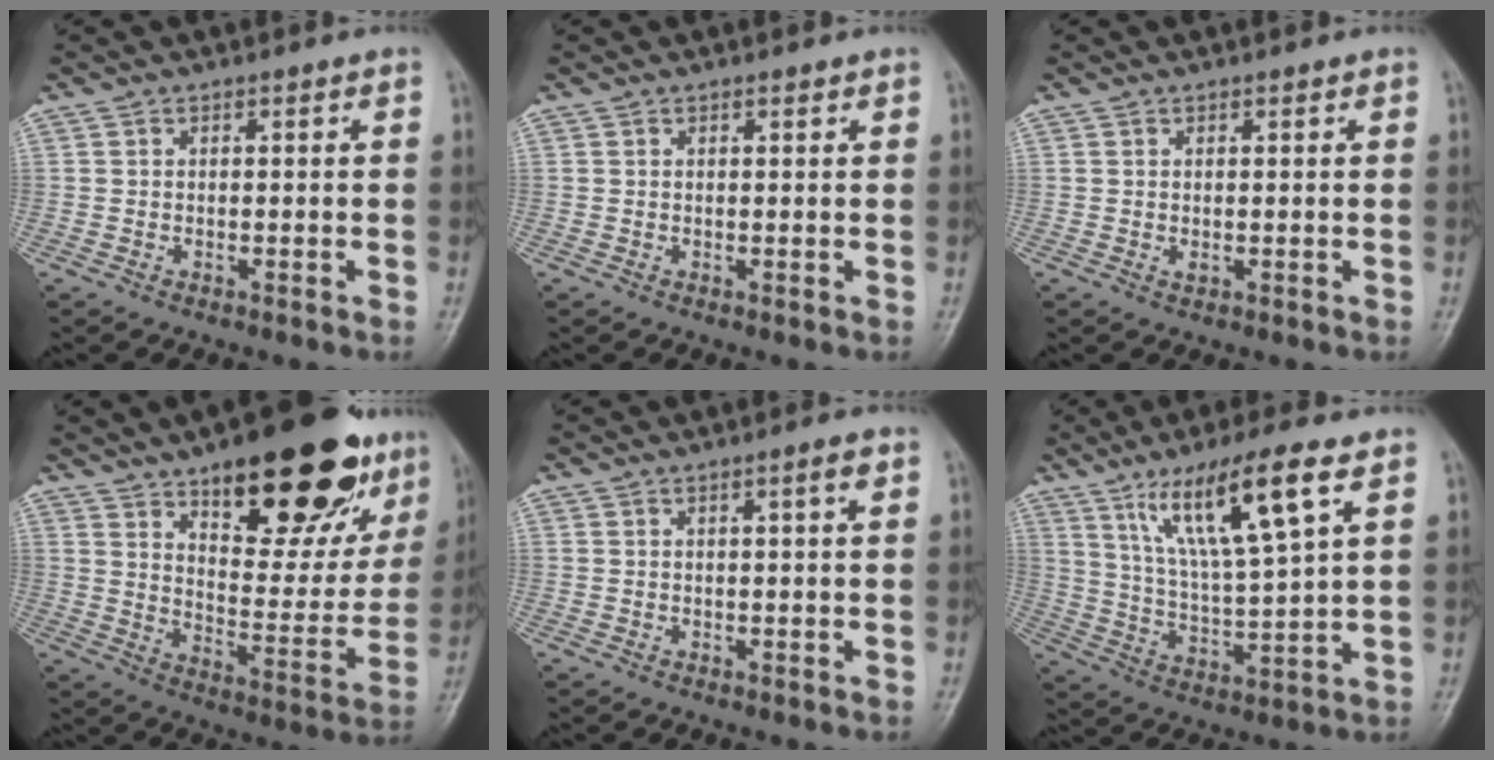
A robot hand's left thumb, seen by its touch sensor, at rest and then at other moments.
{"total": 0.8, "force": [0.6, 0.3, 0.4], "torque": [-0.007, -0.004, 0.008]}
{"total": 1.2, "force": [0.6, 0.7, 0.8], "torque": [-0.009, -0.004, 0.010]}
{"total": 27.4, "force": [16.3, 10.5, 19.4], "torque": [-0.225, -0.058, 0.239]}
{"total": 2.0, "force": [1.0, 0.1, 1.7], "torque": [-0.030, -0.002, 0.015]}
{"total": 15.2, "force": [8.0, 2.3, 12.7], "torque": [-0.229, -0.031, 0.152]}